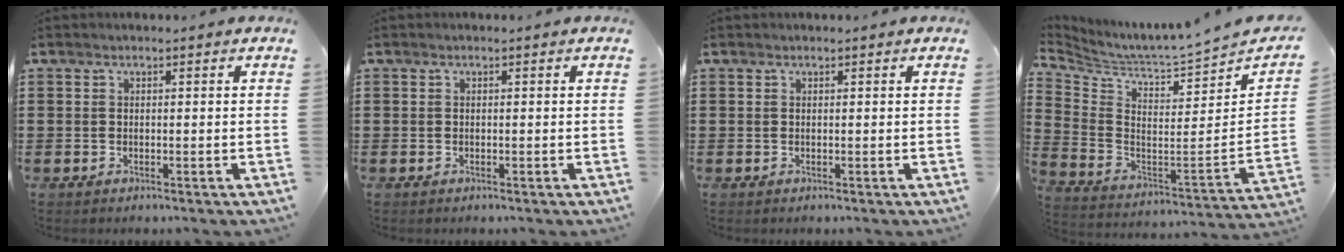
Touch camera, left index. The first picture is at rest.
{"total": 0.0}
{"total": 0.0}
{"total": 3.5, "force": [3.4, -0.8, 0.3], "torque": [-0.034, -0.063, 0.049]}